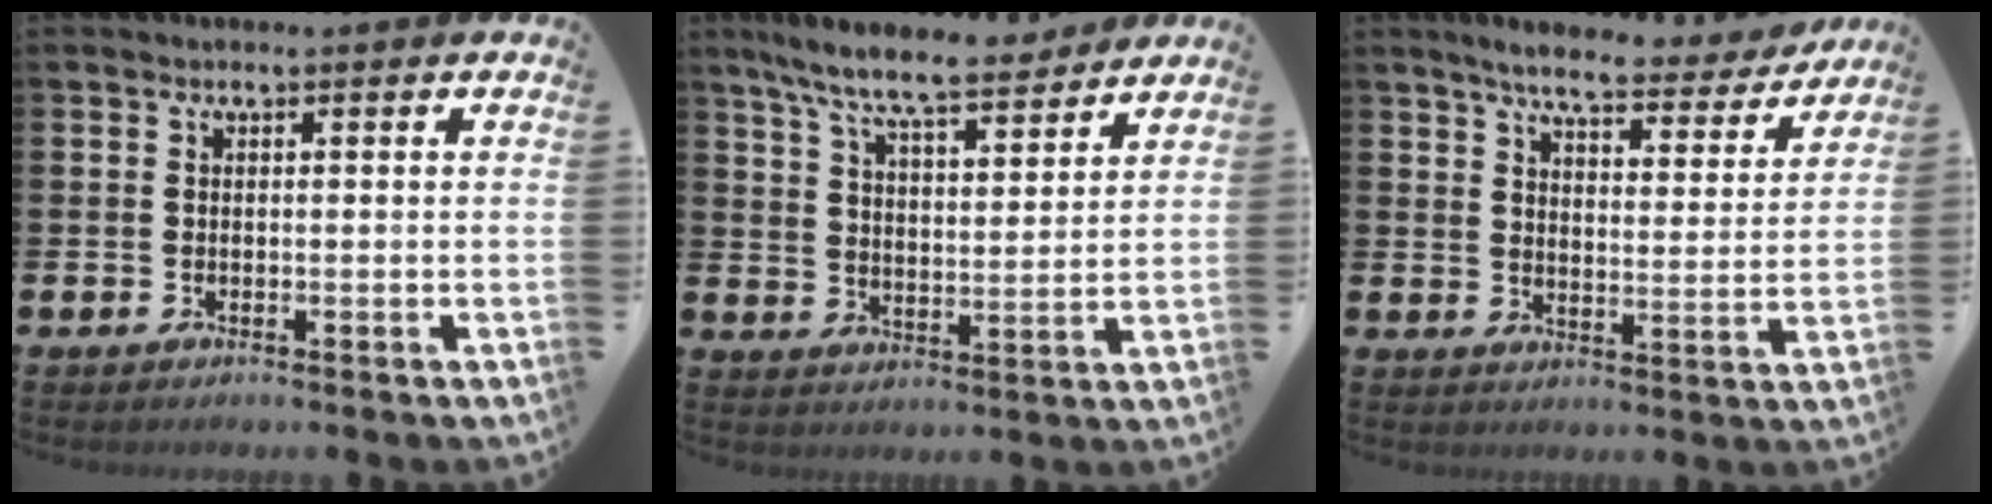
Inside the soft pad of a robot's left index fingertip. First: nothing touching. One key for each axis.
{"total": 8.6, "fx": 7.8, "fy": 1.2, "fz": 3.3, "tx": -0.092, "ty": -0.038, "tz": 0.139}
{"total": 6.5, "fx": 6.0, "fy": 1.1, "fz": 2.3, "tx": -0.052, "ty": -0.036, "tz": 0.097}